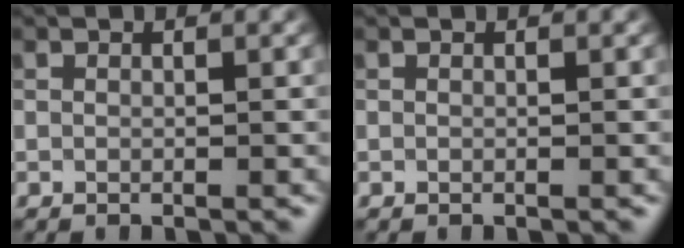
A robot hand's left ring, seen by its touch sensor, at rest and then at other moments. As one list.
[{"total": 0.0}]